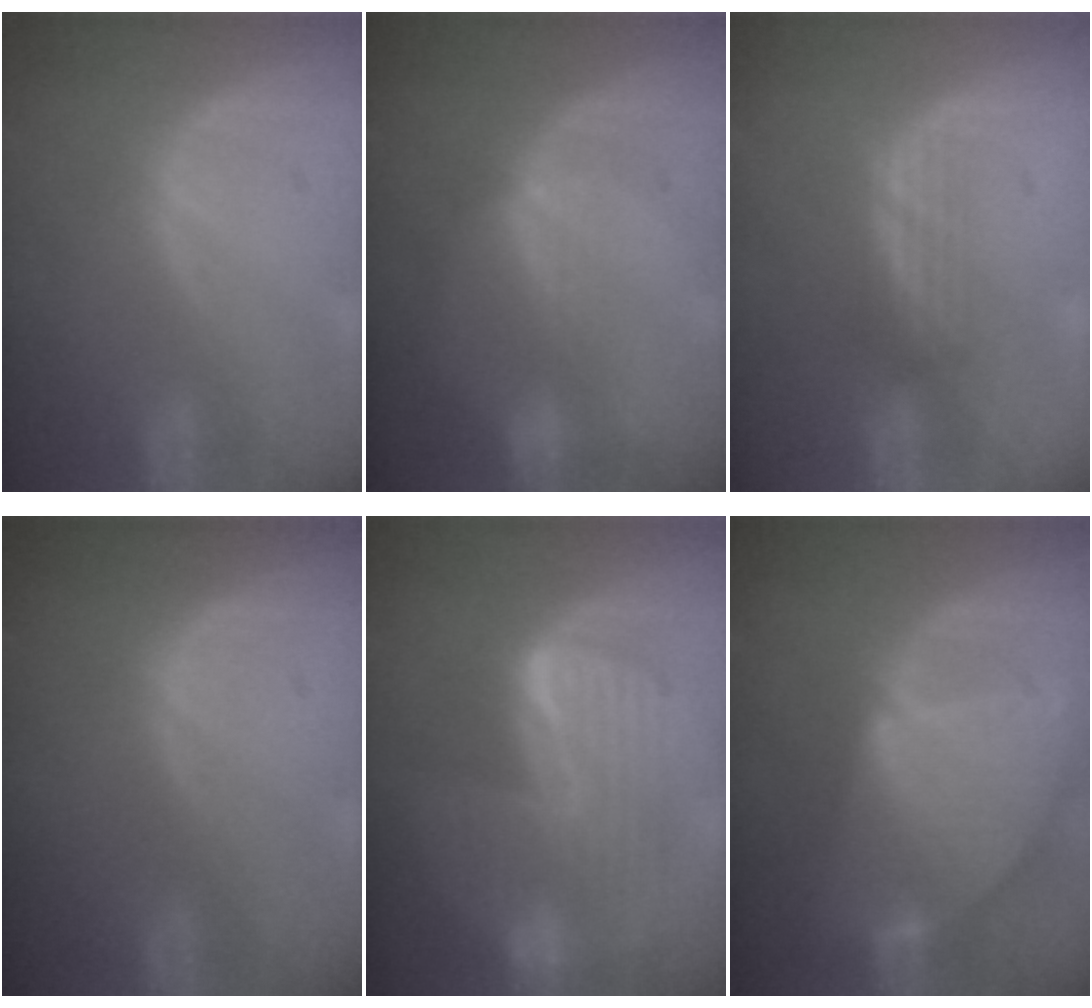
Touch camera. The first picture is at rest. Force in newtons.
{"total": 3.0, "press": 2.8, "slide": 1.1}
{"total": 2.1, "press": 2.1, "slide": 0.2}
{"total": 0.0}
{"total": 9.0, "press": 9.0, "slide": 0.6}
{"total": 9.6, "press": 8.2, "slide": 4.8}